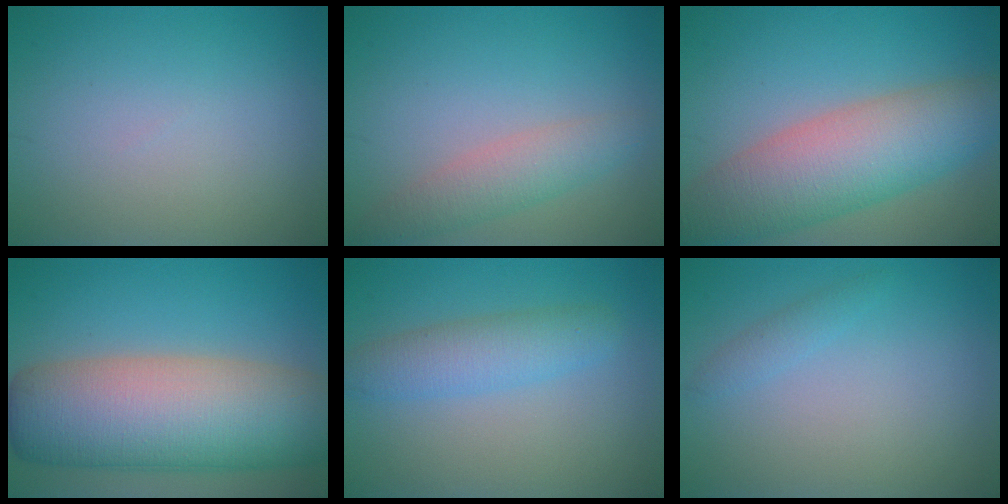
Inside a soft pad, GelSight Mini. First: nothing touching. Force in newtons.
{"total": 3.1, "press": 3.1, "slide": 0.2}
{"total": 9.3, "press": 9.3, "slide": 0.6}
{"total": 14.1, "press": 14.1, "slide": 0.4}
{"total": 3.6, "press": 3.6, "slide": 0.1}
{"total": 1.1, "press": 1.1, "slide": 0.1}